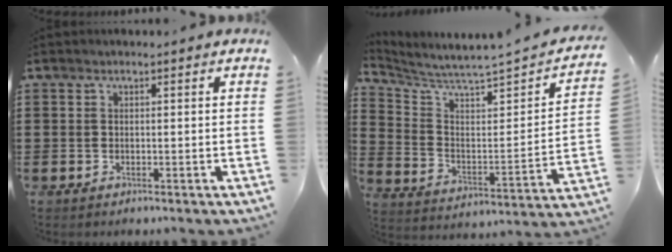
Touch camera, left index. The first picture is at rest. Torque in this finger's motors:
{"motor_torque": [0.15, 0.33, -0.24, -0.04]}